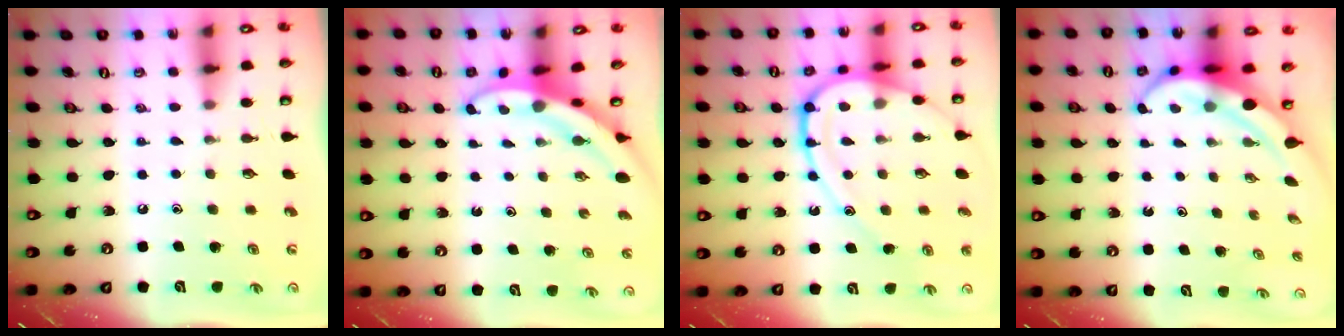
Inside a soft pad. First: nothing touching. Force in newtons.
{"total": 3.0, "press": 3.0, "slide": 0.3}
{"total": 15.7, "press": 15.6, "slide": 1.6}
{"total": 4.3, "press": 4.1, "slide": 1.1}